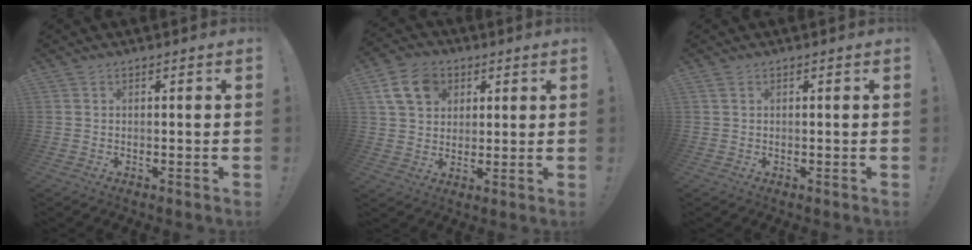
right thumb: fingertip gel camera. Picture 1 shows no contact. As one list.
[{"total": 12.5, "force": [5.2, 9.7, 5.9], "torque": [-0.099, -0.011, 0.107]}, {"total": 0.7, "force": [0.3, 0.2, 0.6], "torque": [-0.021, 0.004, 0.008]}]